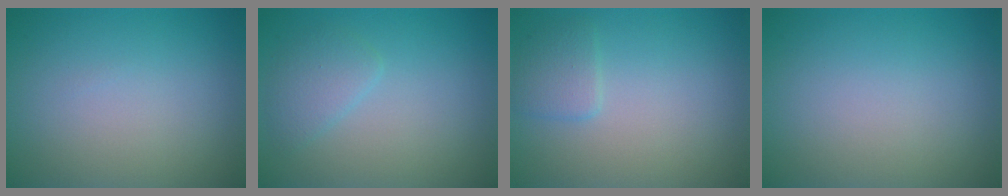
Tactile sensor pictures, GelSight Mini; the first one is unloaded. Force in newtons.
{"total": 1.8, "press": 1.8, "slide": 0.1}
{"total": 1.6, "press": 1.6, "slide": 0.1}
{"total": 0.0}